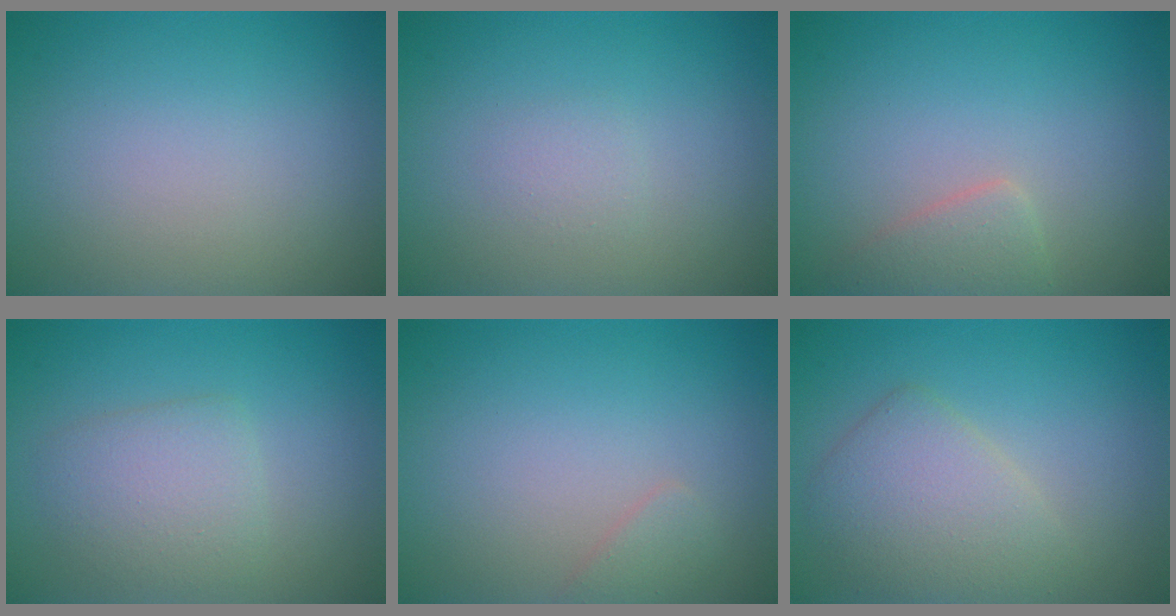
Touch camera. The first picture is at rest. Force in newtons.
{"total": 0.8, "press": 0.8, "slide": 0.0}
{"total": 1.9, "press": 1.9, "slide": 0.2}
{"total": 2.9, "press": 2.9, "slide": 0.2}
{"total": 0.9, "press": 0.9, "slide": 0.1}
{"total": 4.0, "press": 4.0, "slide": 0.1}